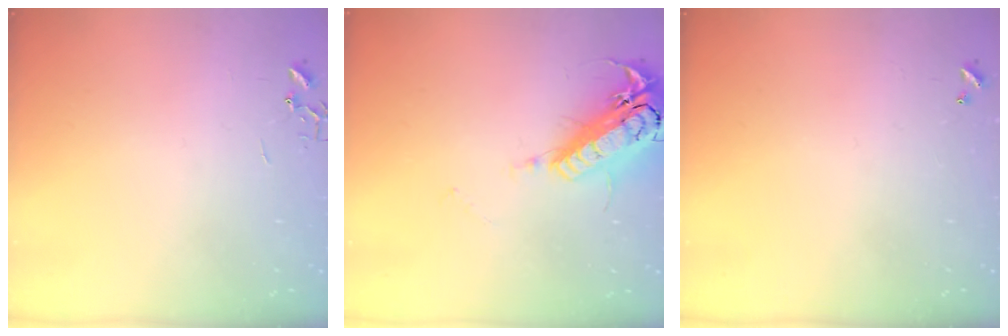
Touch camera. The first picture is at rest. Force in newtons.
{"total": 21.3, "press": 20.9, "slide": 4.0}
{"total": 0.0}